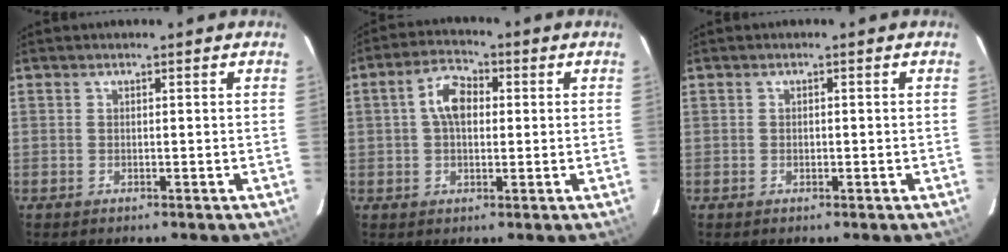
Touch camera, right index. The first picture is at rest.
{"total": 6.4, "force": [0.9, 4.0, 5.0], "torque": [-0.093, 0.021, 0.016]}
{"total": 0.5, "force": [-0.2, 0.5, 0.2], "torque": [-0.004, 0.001, -0.001]}